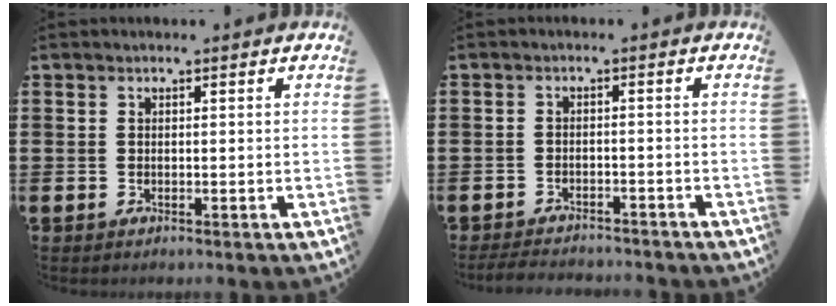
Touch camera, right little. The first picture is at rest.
{"total": 2.3, "force": [-2.3, 0.1, 0.2], "torque": [-0.006, 0.003, -0.048]}